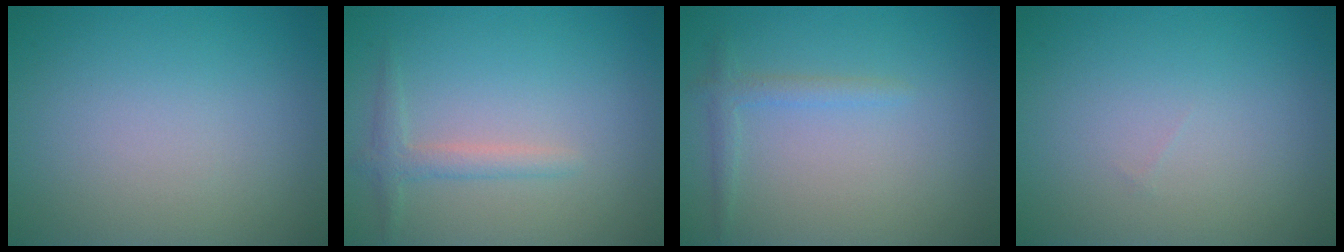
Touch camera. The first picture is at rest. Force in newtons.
{"total": 1.8, "press": 1.7, "slide": 0.1}
{"total": 1.4, "press": 1.4, "slide": 0.1}
{"total": 0.0}